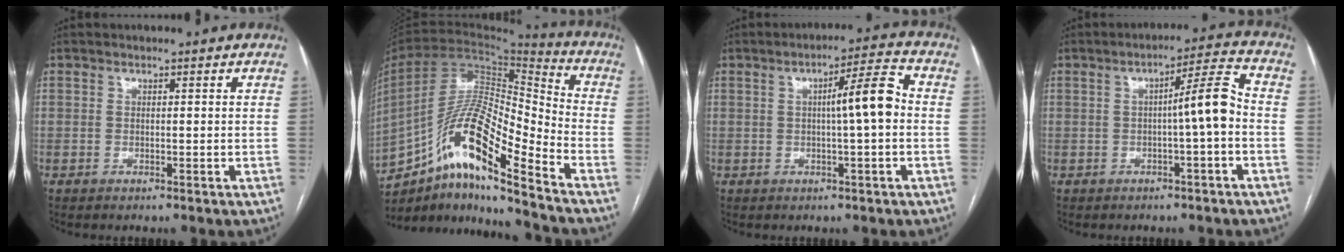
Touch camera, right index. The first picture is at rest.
{"total": 17.5, "force": [-10.8, 2.4, 13.6], "torque": [-0.256, 0.019, -0.190]}
{"total": 7.2, "force": [0.1, 0.3, 7.2], "torque": [-0.108, 0.017, -0.001]}
{"total": 6.6, "force": [-0.9, -0.2, 6.5], "torque": [-0.096, 0.018, -0.012]}